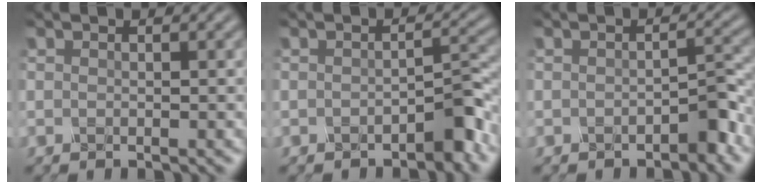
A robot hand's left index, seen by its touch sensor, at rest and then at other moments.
{"total": 2.5, "force": [-2.0, 0.2, 1.4], "torque": [-0.029, 0.008, -0.030]}
{"total": 2.0, "force": [-1.7, 0.1, 1.0], "torque": [-0.024, 0.006, -0.022]}